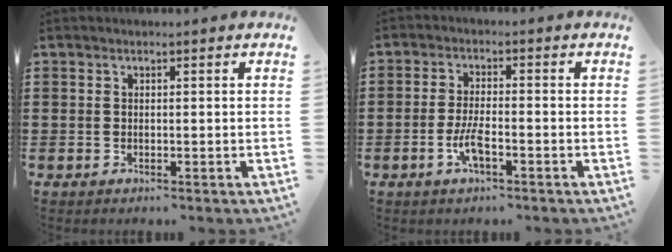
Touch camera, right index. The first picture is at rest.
{"total": 4.1, "force": [-1.7, 1.1, 3.6], "torque": [-0.081, -0.003, -0.037]}